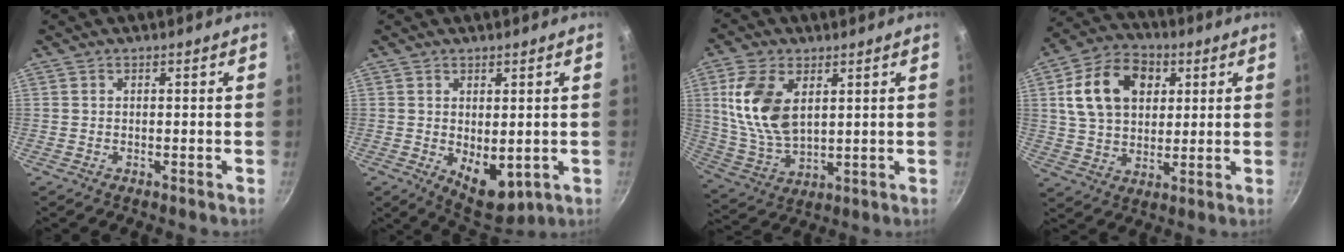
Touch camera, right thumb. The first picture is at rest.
{"total": 7.5, "force": [-0.3, 4.2, 6.2], "torque": [-0.068, -0.018, 0.013]}
{"total": 13.7, "force": [3.9, 7.9, 10.5], "torque": [-0.198, -0.018, 0.087]}
{"total": 15.7, "force": [4.5, 11.2, 9.9], "torque": [-0.152, 0.005, 0.070]}